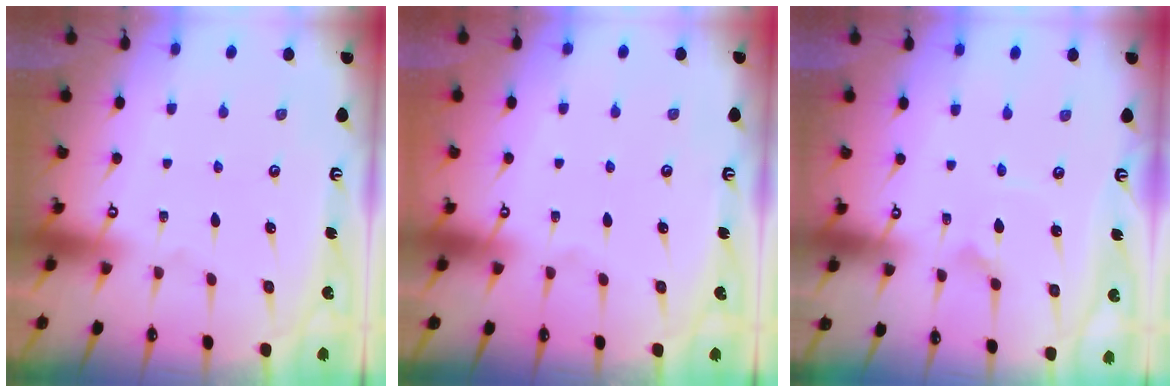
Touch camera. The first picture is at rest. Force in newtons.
{"total": 0.0}
{"total": 3.6, "press": 3.6, "slide": 0.2}